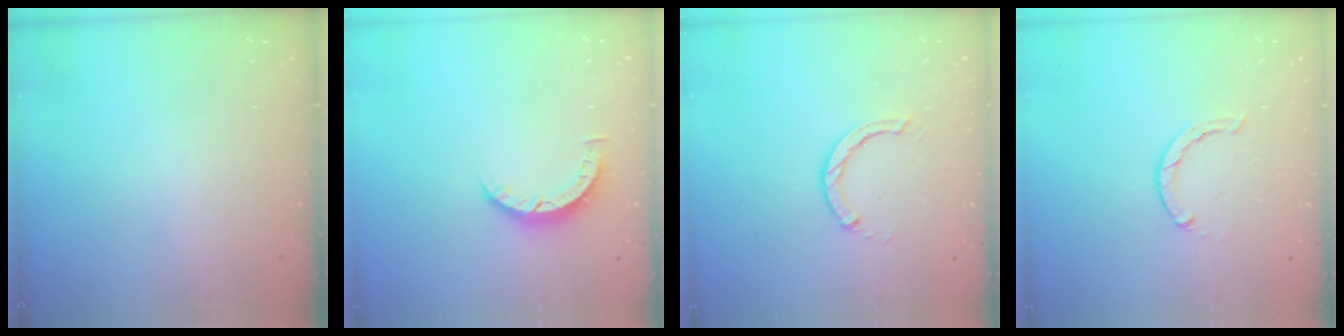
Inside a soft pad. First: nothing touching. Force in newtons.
{"total": 3.6, "press": 3.6, "slide": 0.4}
{"total": 2.9, "press": 2.9, "slide": 0.4}
{"total": 1.5, "press": 1.5, "slide": 0.2}